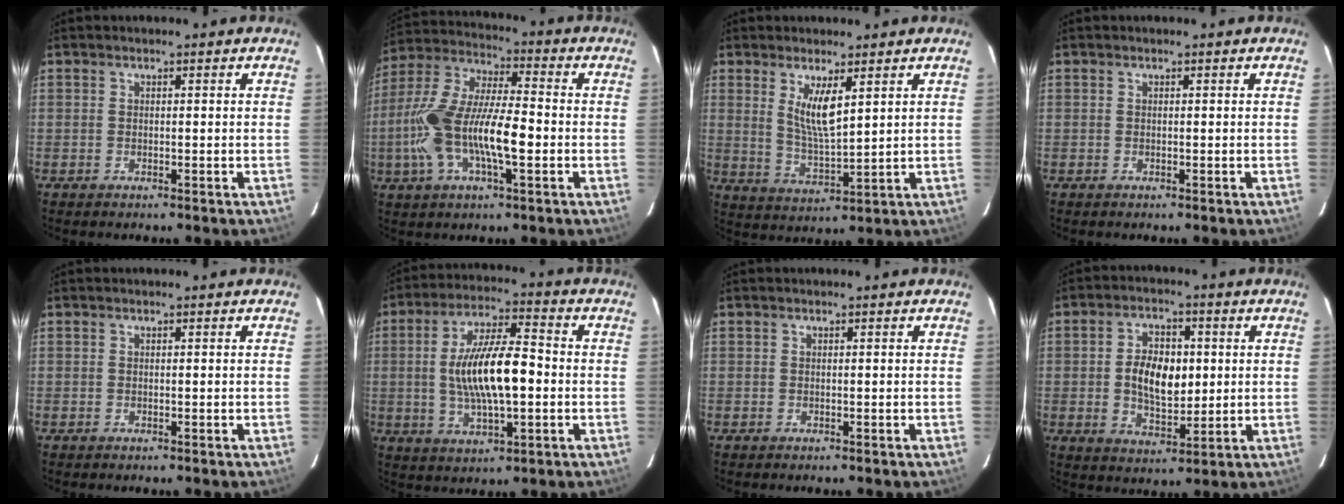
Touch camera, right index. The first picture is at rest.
{"total": 17.2, "force": [-3.4, 5.3, 16.0], "torque": [-0.320, 0.001, -0.067]}
{"total": 6.8, "force": [3.0, 1.6, 6.0], "torque": [-0.110, -0.015, 0.062]}
{"total": 0.0}
{"total": 0.0}
{"total": 13.8, "force": [-0.9, 4.5, 13.0], "torque": [-0.244, 0.004, -0.012]}
{"total": 0.0}
{"total": 9.3, "force": [0.5, 5.3, 7.6], "torque": [-0.139, 0.010, 0.014]}